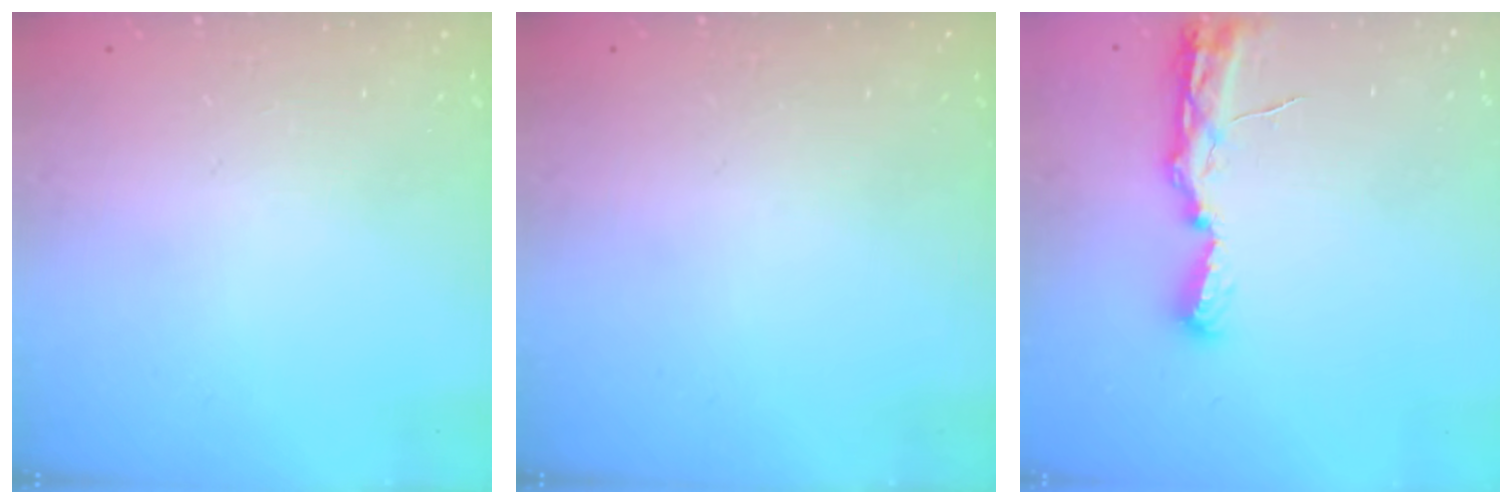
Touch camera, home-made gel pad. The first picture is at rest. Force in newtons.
{"total": 0.0}
{"total": 8.1, "press": 8.1, "slide": 0.8}